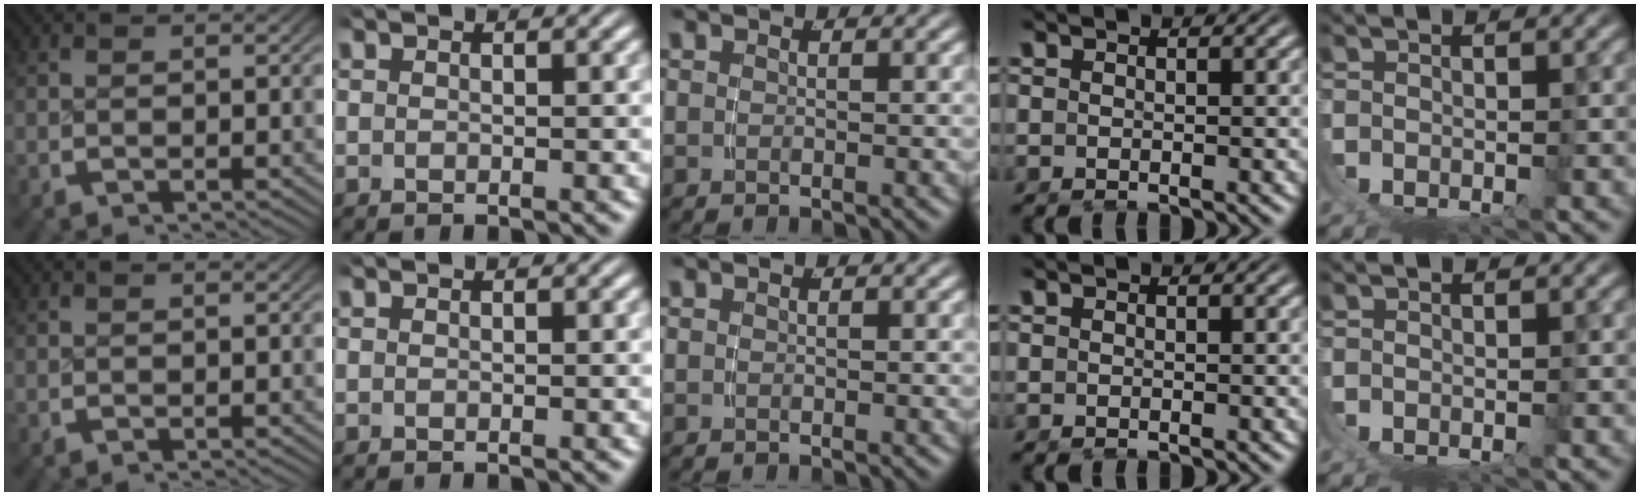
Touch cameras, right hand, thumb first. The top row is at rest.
{}